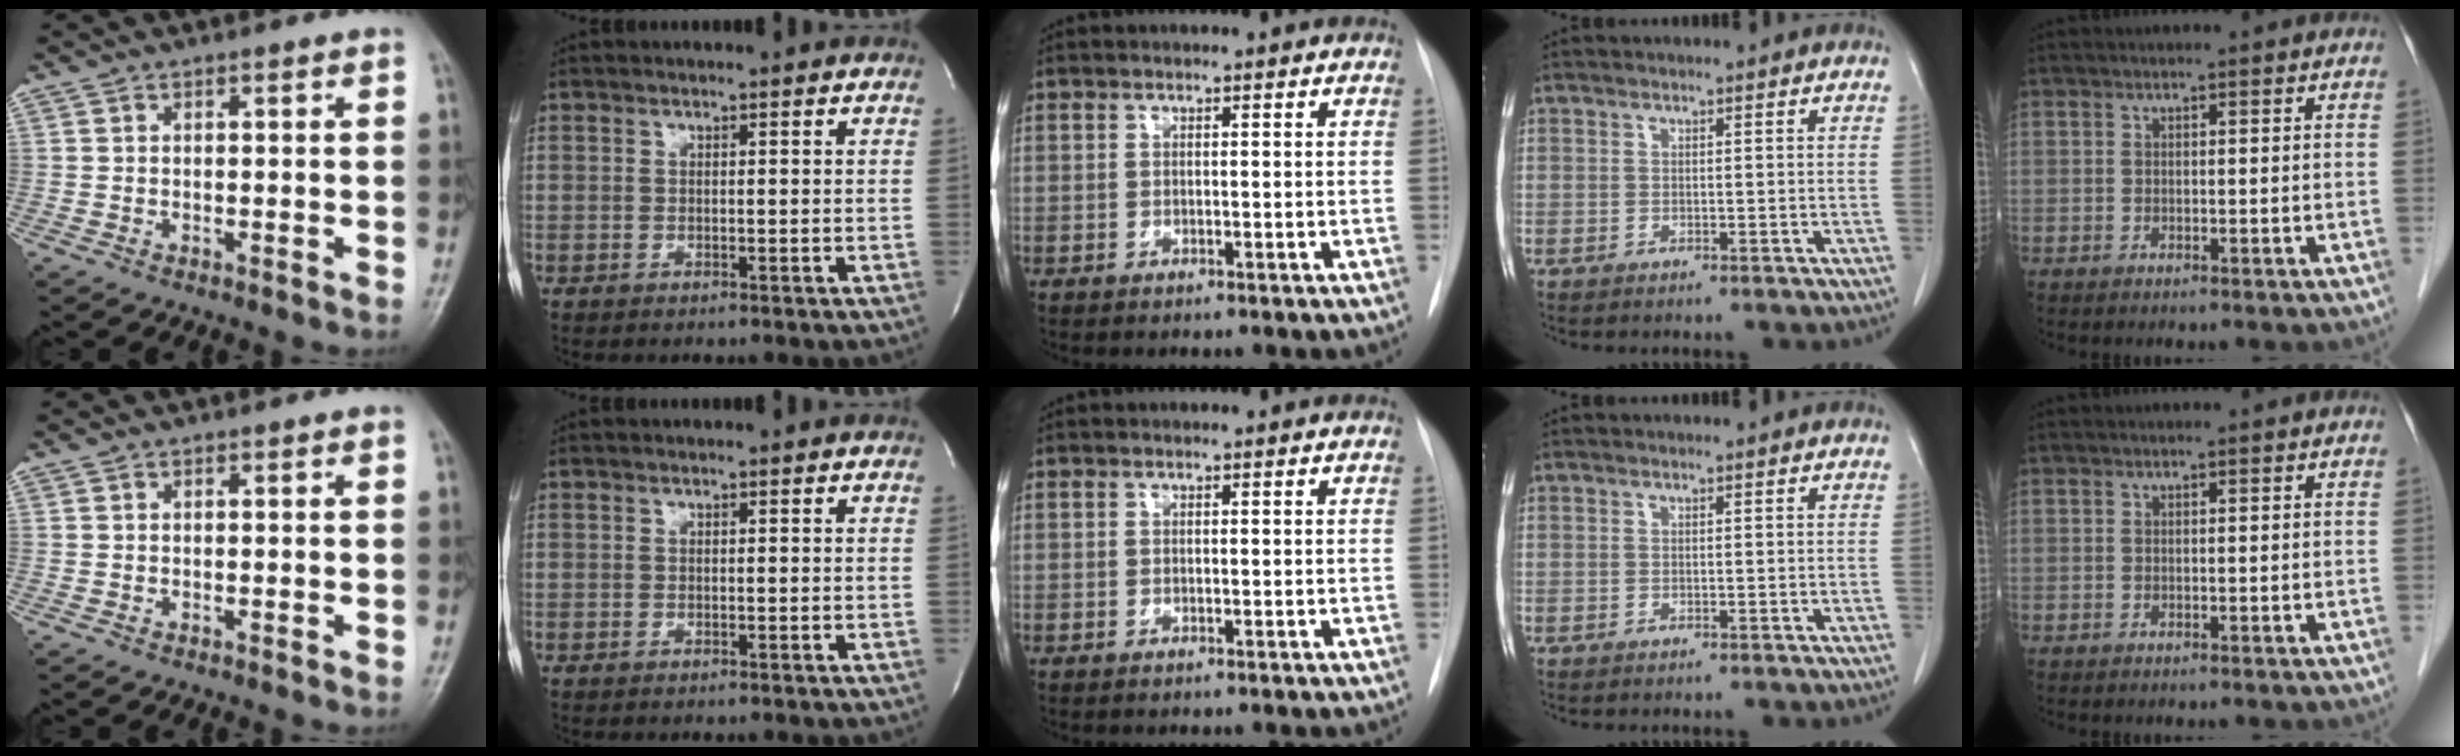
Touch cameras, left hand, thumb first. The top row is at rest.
{}